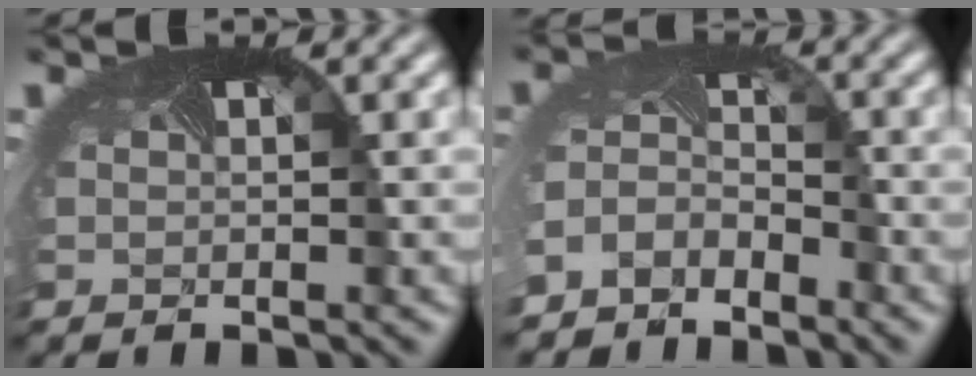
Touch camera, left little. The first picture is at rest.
{"total": 4.3, "force": [-3.6, 2.3, 0.7], "torque": [-0.025, -0.015, -0.072]}